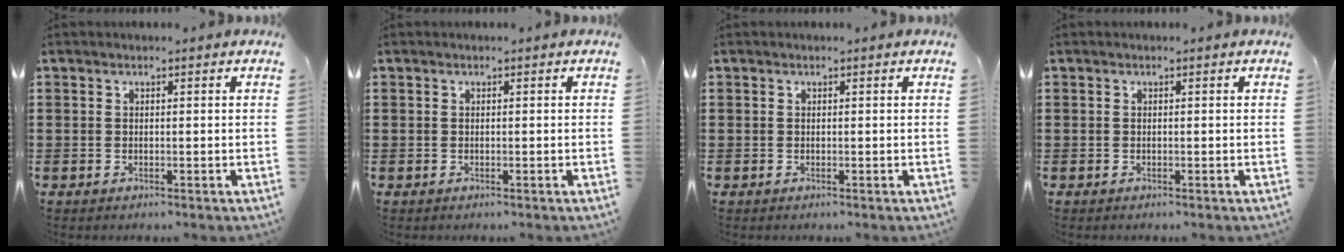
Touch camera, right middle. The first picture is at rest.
{"total": 0.0}
{"total": 0.0}
{"total": 0.0}